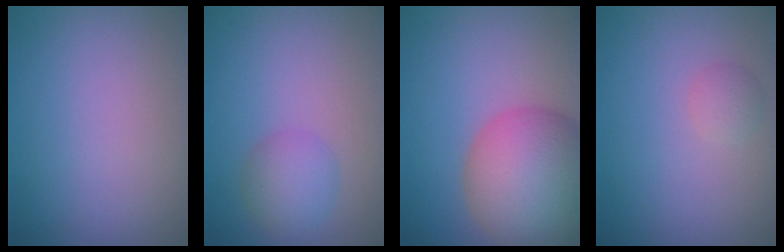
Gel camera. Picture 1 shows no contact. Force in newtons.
{"total": 2.8, "press": 2.8, "slide": 0.0}
{"total": 10.4, "press": 10.4, "slide": 0.6}
{"total": 1.2, "press": 1.2, "slide": 0.1}